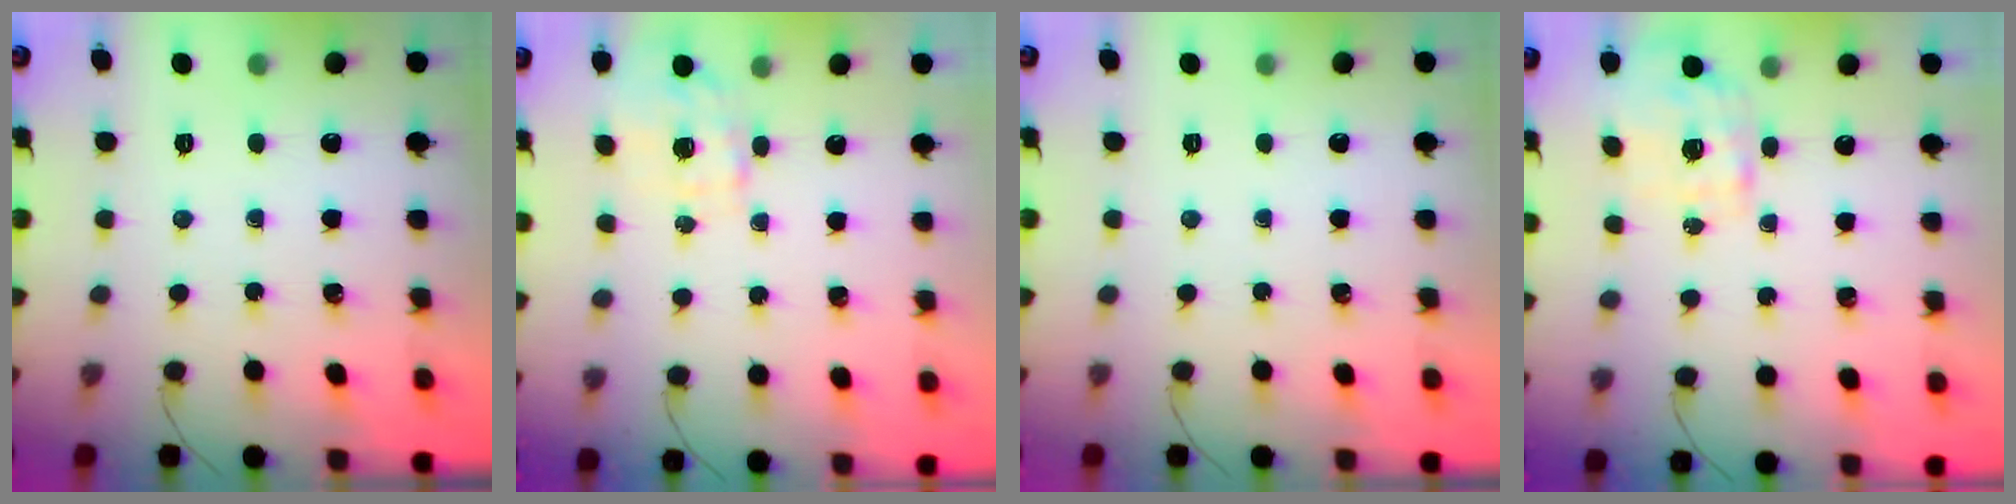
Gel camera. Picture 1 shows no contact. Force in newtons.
{"total": 5.8, "press": 5.7, "slide": 1.0}
{"total": 0.0}
{"total": 1.8, "press": 1.8, "slide": 0.5}